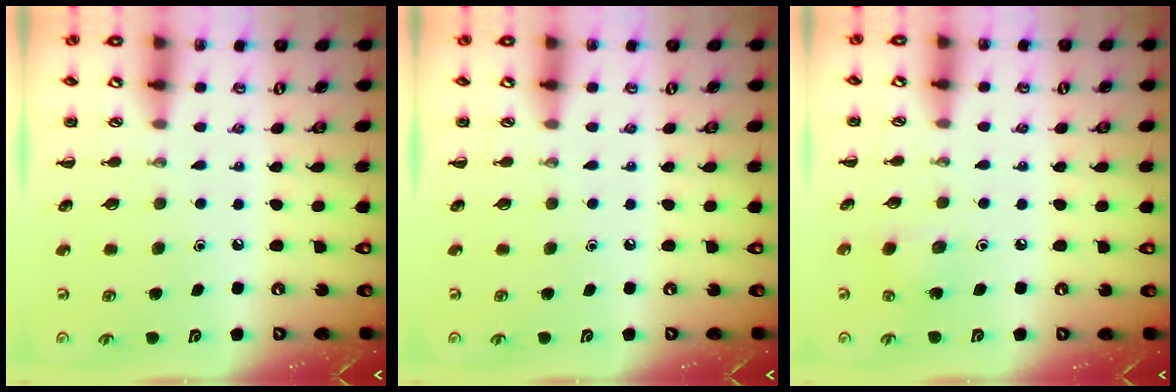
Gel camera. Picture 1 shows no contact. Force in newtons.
{"total": 0.0}
{"total": 2.7, "press": 2.6, "slide": 0.8}